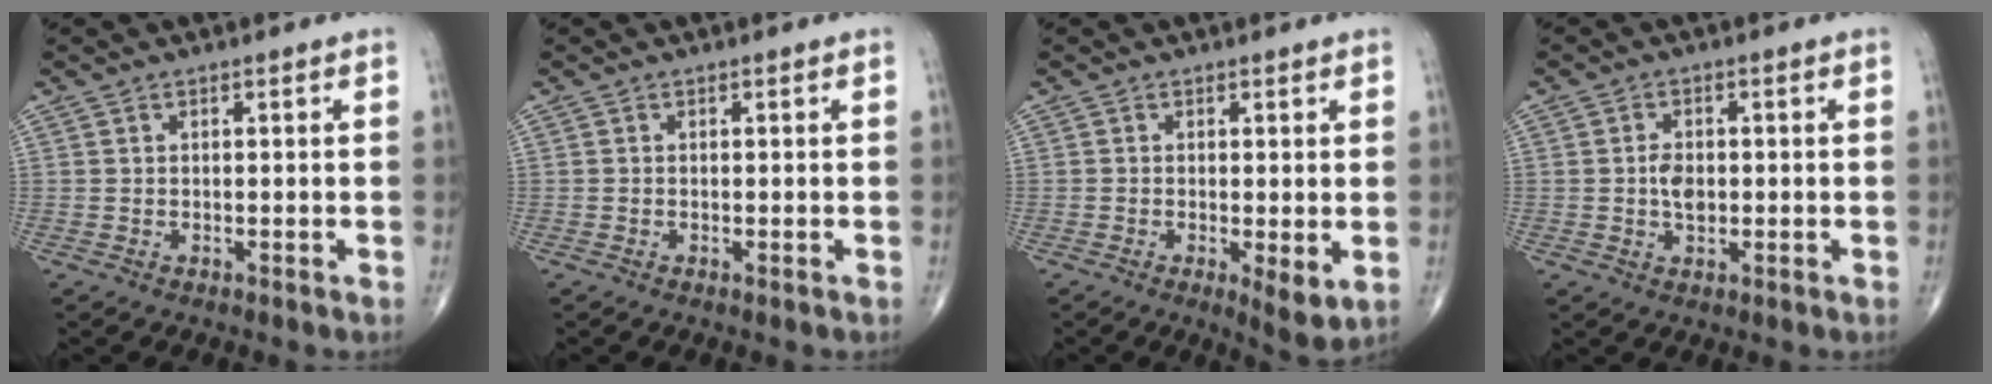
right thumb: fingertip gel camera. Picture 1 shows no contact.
{"total": 0.0}
{"total": 4.7, "force": [-0.8, 1.4, 4.4], "torque": [-0.070, -0.017, -0.014]}
{"total": 3.6, "force": [-0.2, 2.3, 2.7], "torque": [-0.042, 0.001, -0.005]}